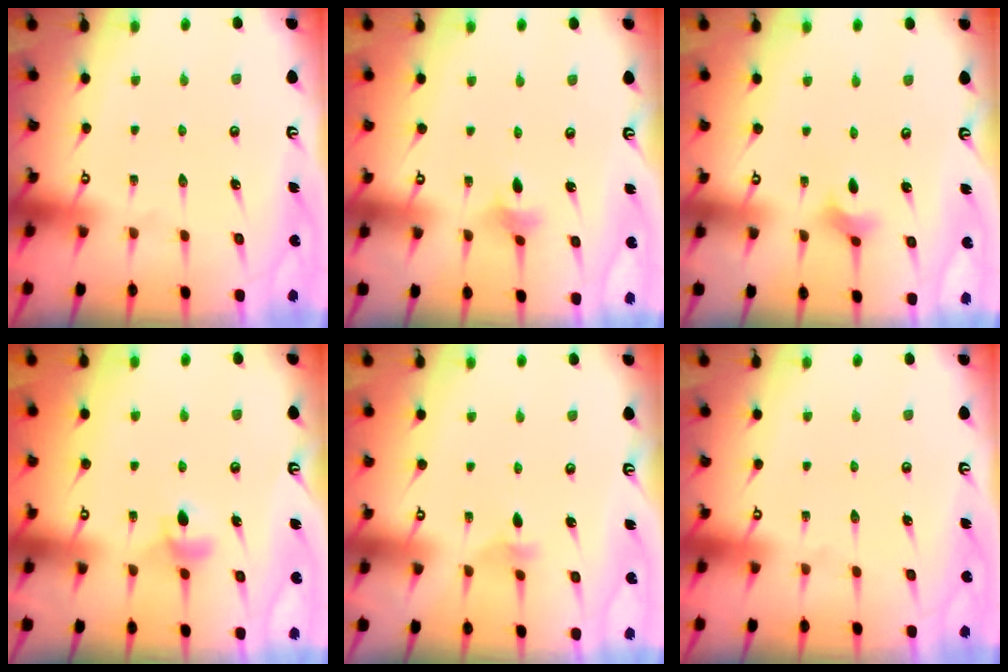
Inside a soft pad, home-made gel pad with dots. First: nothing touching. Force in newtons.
{"total": 3.1, "press": 3.1, "slide": 0.6}
{"total": 2.2, "press": 2.2, "slide": 0.5}
{"total": 4.8, "press": 4.8, "slide": 0.7}
{"total": 2.8, "press": 2.7, "slide": 0.7}
{"total": 0.0}